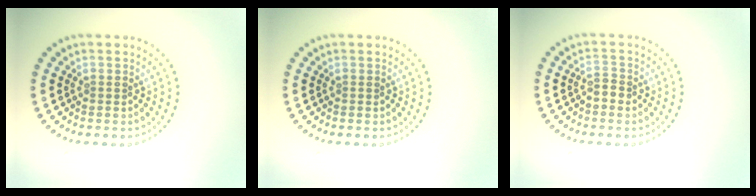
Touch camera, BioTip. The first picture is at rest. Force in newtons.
{"total": 0.0}
{"total": 1.2, "press": 1.2, "slide": 0.4}